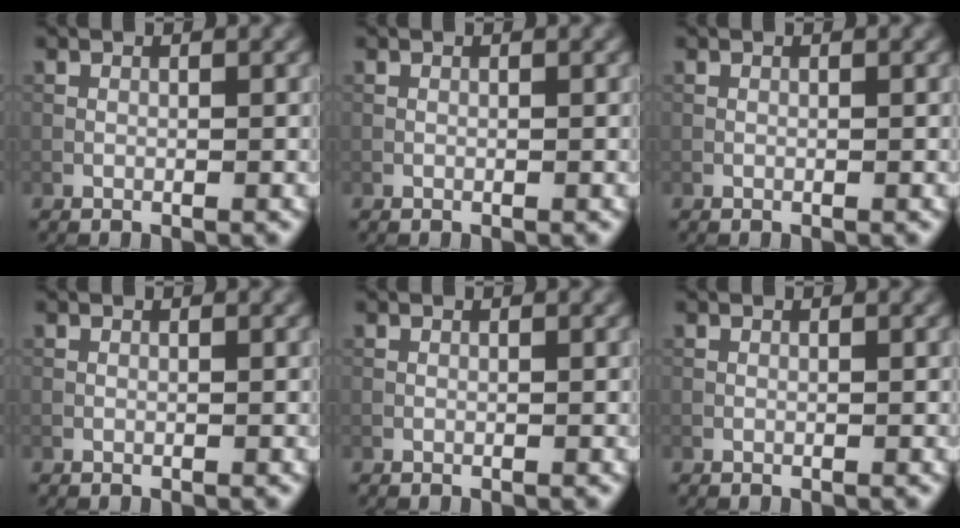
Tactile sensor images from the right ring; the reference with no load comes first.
{"total": 0.0}
{"total": 0.0}
{"total": 0.0}
{"total": 0.0}
{"total": 0.0}